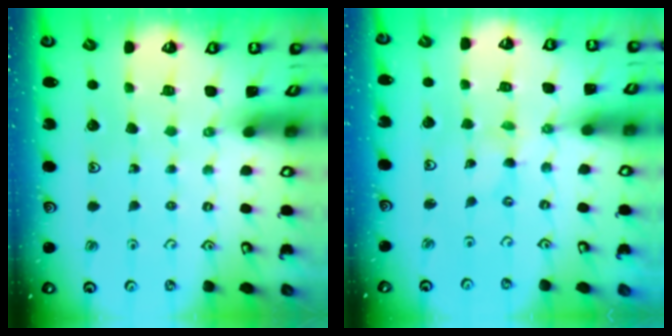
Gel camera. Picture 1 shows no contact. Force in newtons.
{"total": 0.0}